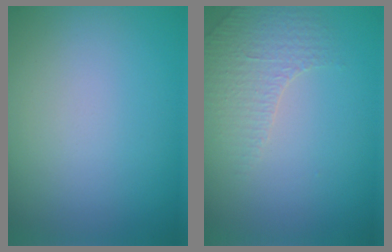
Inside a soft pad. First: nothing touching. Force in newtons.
{"total": 1.5, "press": 1.2, "slide": 0.8}